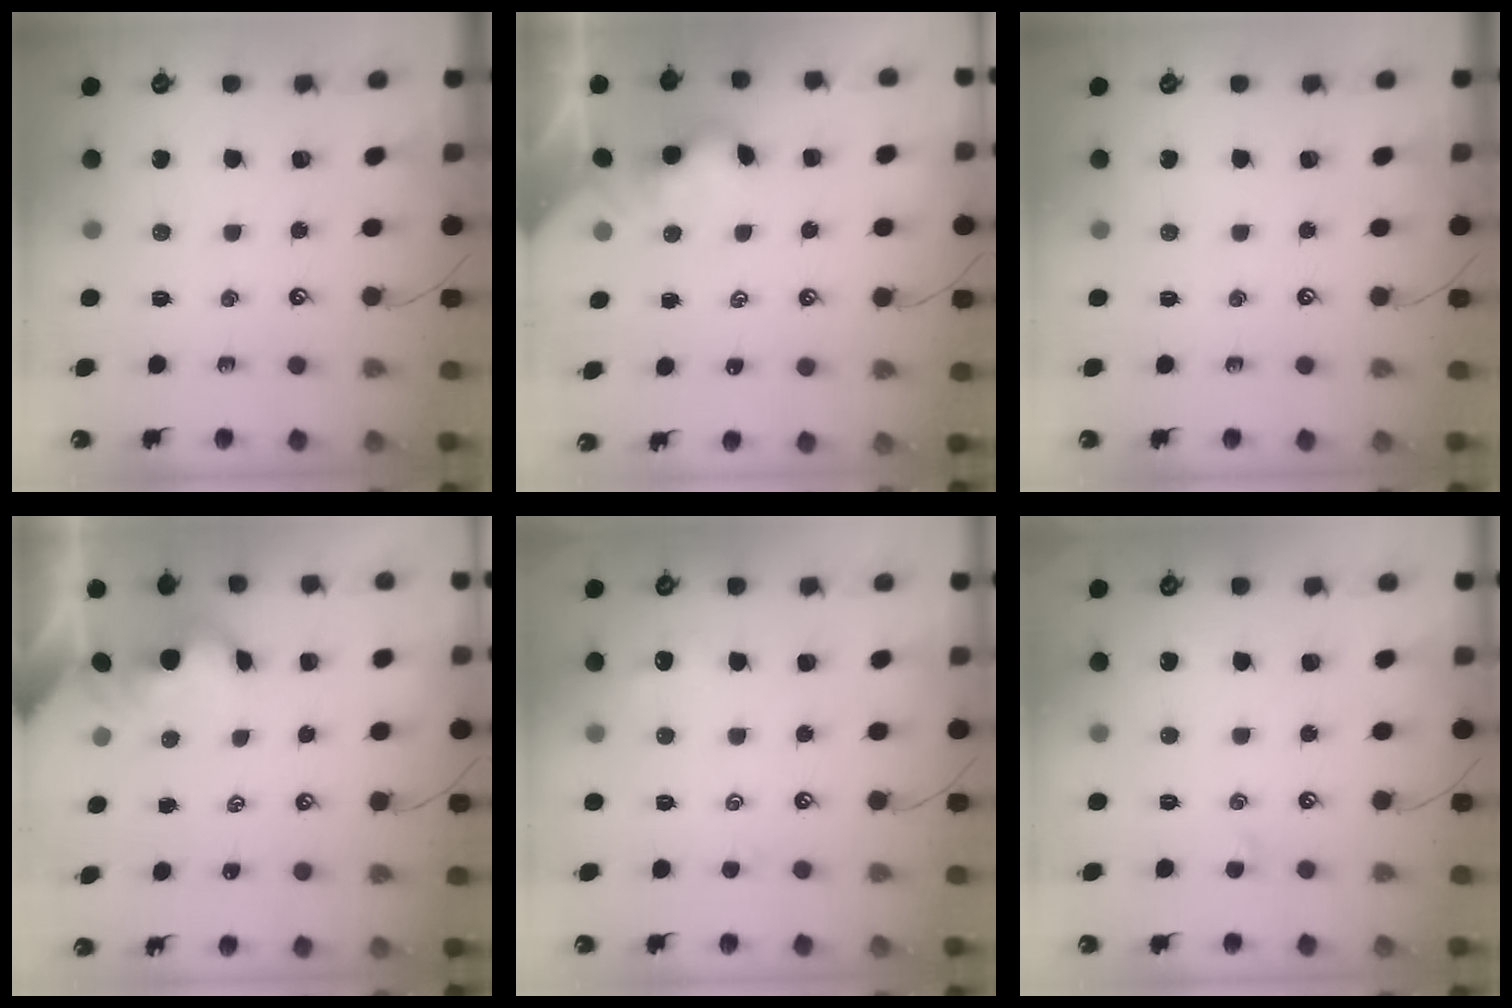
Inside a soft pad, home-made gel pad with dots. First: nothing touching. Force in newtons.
{"total": 2.1, "press": 2.1, "slide": 0.2}
{"total": 0.0}
{"total": 2.1, "press": 2.1, "slide": 0.2}
{"total": 1.4, "press": 1.4, "slide": 0.3}
{"total": 0.0}